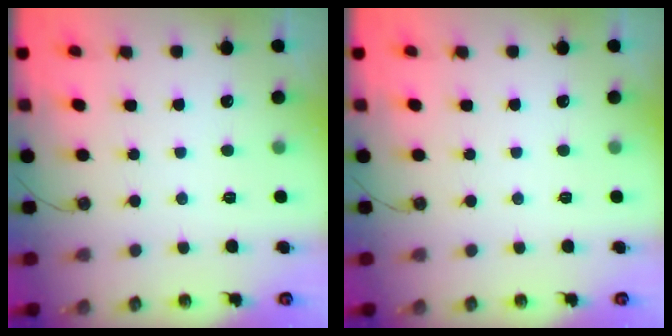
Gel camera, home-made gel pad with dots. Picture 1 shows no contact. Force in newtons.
{"total": 0.0}